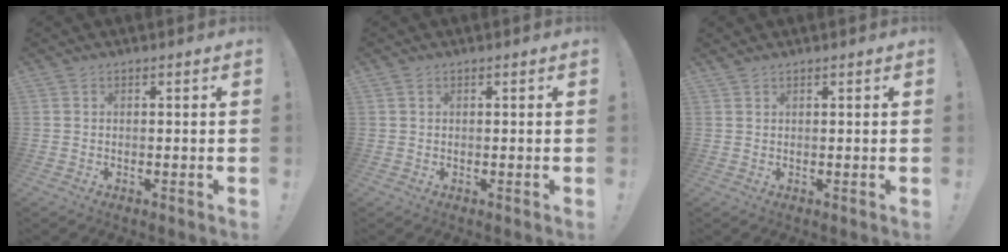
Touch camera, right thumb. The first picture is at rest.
{"total": 0.6, "force": [0.4, 0.3, 0.2], "torque": [0.000, -0.001, 0.006]}
{"total": 0.9, "force": [0.8, 0.2, 0.2], "torque": [0.004, -0.004, 0.015]}